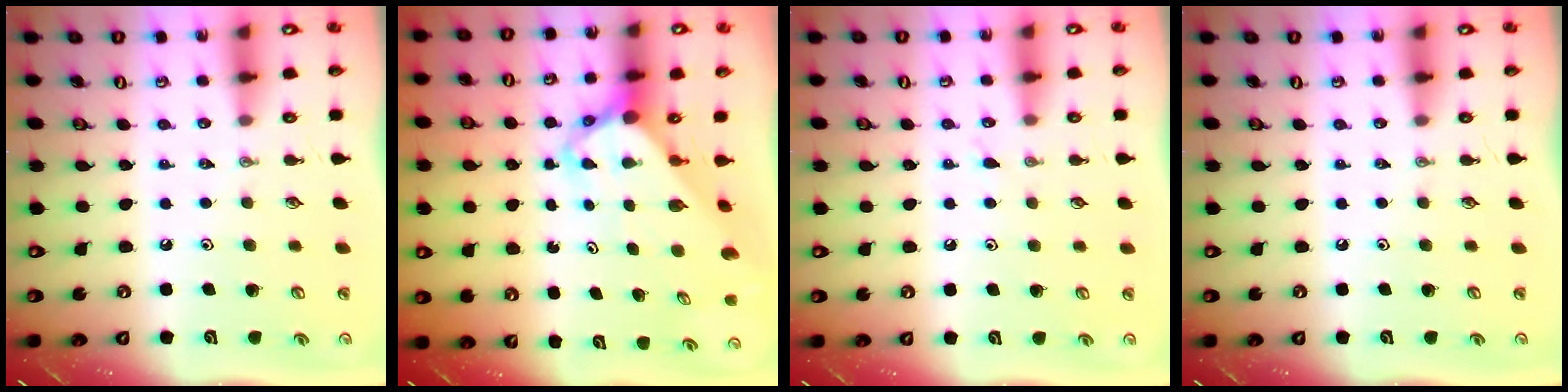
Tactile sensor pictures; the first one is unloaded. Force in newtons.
{"total": 3.7, "press": 3.7, "slide": 0.4}
{"total": 5.7, "press": 5.7, "slide": 0.6}
{"total": 0.0}